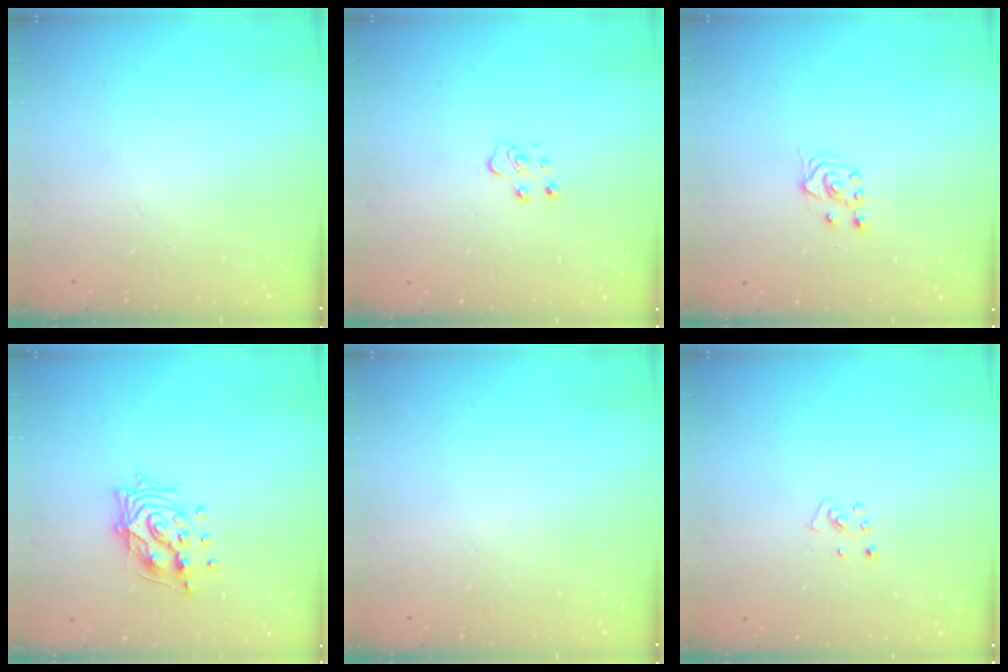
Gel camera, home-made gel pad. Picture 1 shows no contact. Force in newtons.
{"total": 5.4, "press": 5.4, "slide": 0.4}
{"total": 3.2, "press": 2.9, "slide": 1.4}
{"total": 12.6, "press": 12.5, "slide": 1.3}
{"total": 0.0}
{"total": 4.4, "press": 4.4, "slide": 0.3}